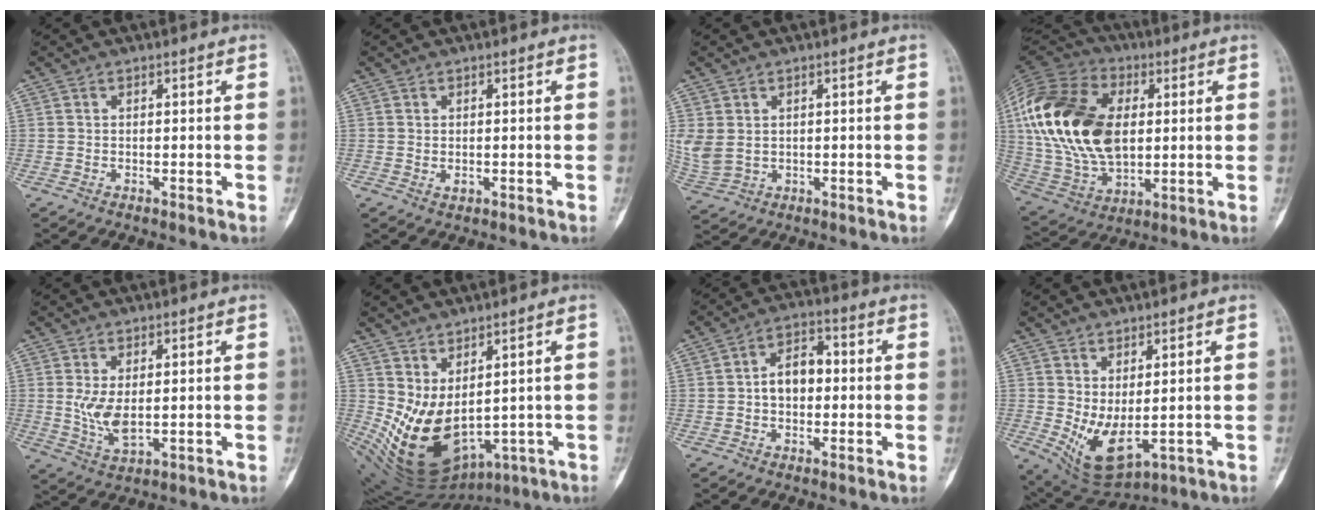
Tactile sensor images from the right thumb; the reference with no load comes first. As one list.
[{"total": 1.1, "force": [-0.1, 0.8, 0.8], "torque": [-0.009, -0.002, 0.001]}, {"total": 5.8, "force": [0.9, 4.3, 3.7], "torque": [-0.089, -0.001, 0.032]}, {"total": 26.5, "force": [3.9, 16.5, 20.4], "torque": [-0.403, -0.010, 0.070]}, {"total": 5.8, "force": [0.4, 2.8, 5.1], "torque": [-0.097, -0.013, 0.018]}, {"total": 13.9, "force": [0.9, 8.0, 11.3], "torque": [-0.179, -0.033, 0.055]}, {"total": 7.1, "force": [-0.1, 4.8, 5.2], "torque": [-0.070, 0.022, -0.010]}, {"total": 9.3, "force": [-0.3, 4.5, 8.2], "torque": [-0.138, -0.015, 0.023]}]